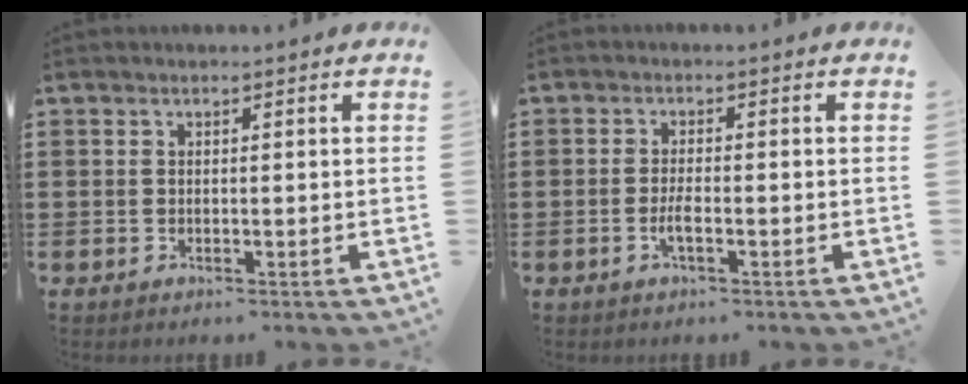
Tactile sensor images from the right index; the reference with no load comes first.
{"total": 2.4, "force": [-1.0, 0.3, 2.2], "torque": [-0.048, -0.006, -0.018]}